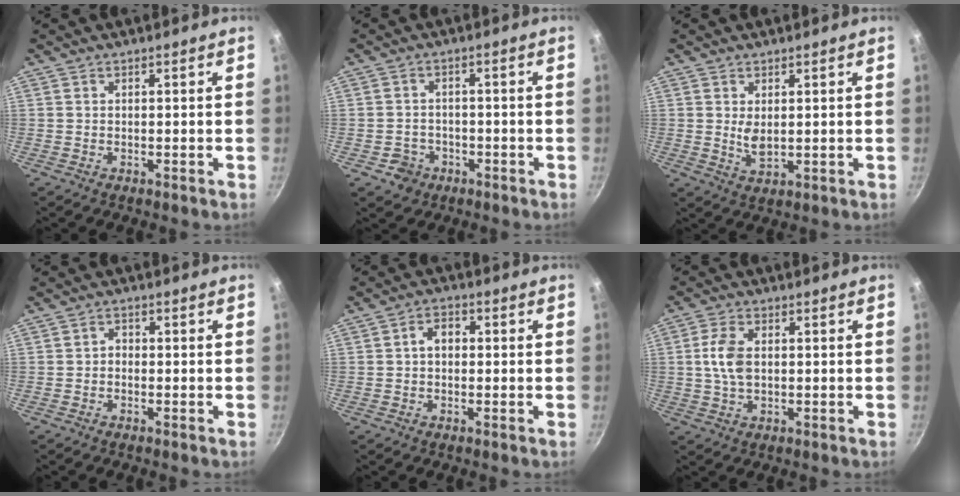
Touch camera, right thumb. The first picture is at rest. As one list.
[{"total": 4.1, "force": [-1.8, 3.6, 1.0], "torque": [-0.003, 0.019, -0.024]}, {"total": 3.5, "force": [0.7, 1.8, 2.9], "torque": [-0.051, -0.012, 0.018]}, {"total": 1.4, "force": [-0.7, 1.0, 0.7], "torque": [-0.006, 0.011, -0.014]}, {"total": 3.7, "force": [0.1, 2.7, 2.5], "torque": [-0.023, 0.009, -0.004]}, {"total": 6.1, "force": [0.3, 3.7, 4.9], "torque": [-0.092, 0.007, 0.005]}]